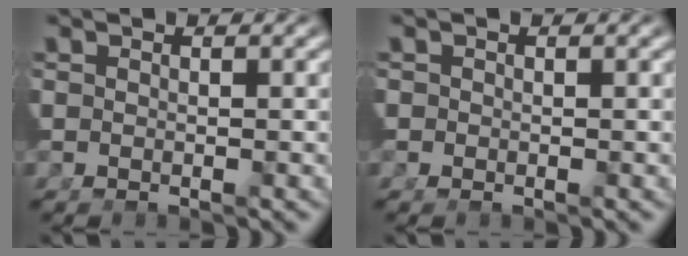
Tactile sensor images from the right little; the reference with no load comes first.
{"total": 1.0, "force": [-0.1, 1.0, 0.0], "torque": [-0.001, 0.000, -0.006]}